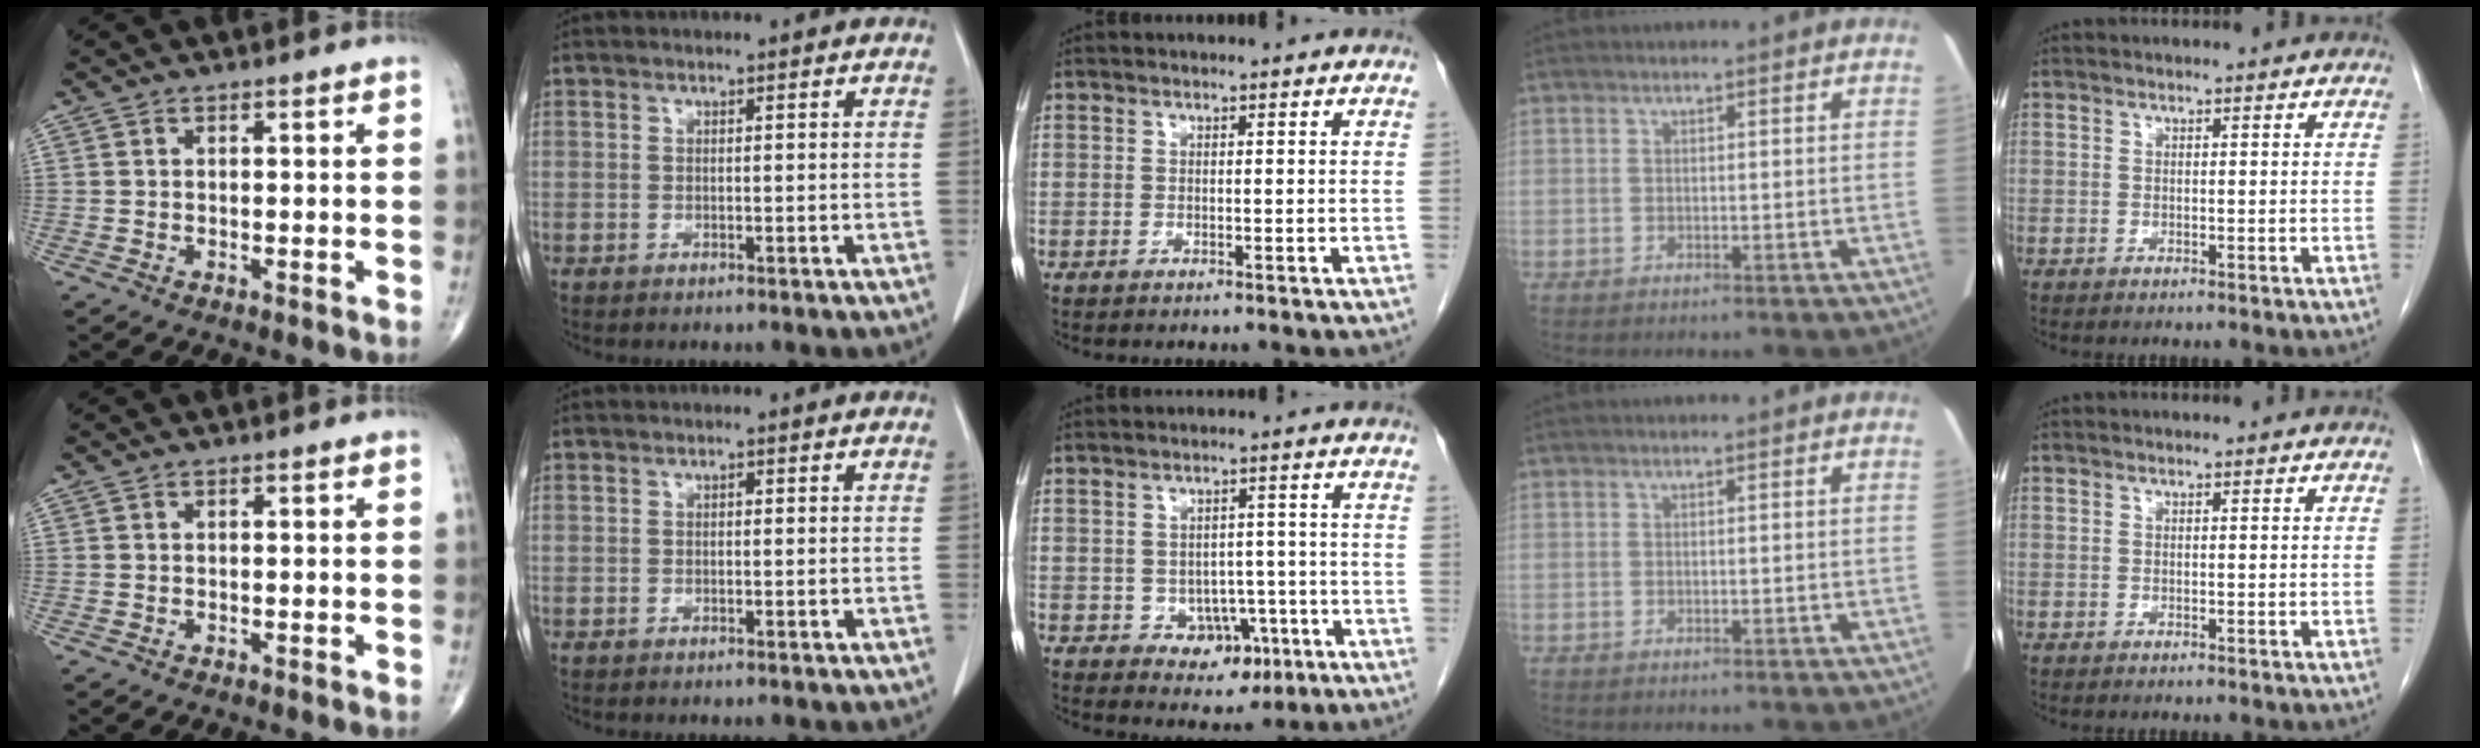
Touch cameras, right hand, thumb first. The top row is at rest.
{"middle": {"total": 5.3, "force": [-1.9, 4.0, 3.0], "torque": [-0.034, 0.008, -0.015]}}